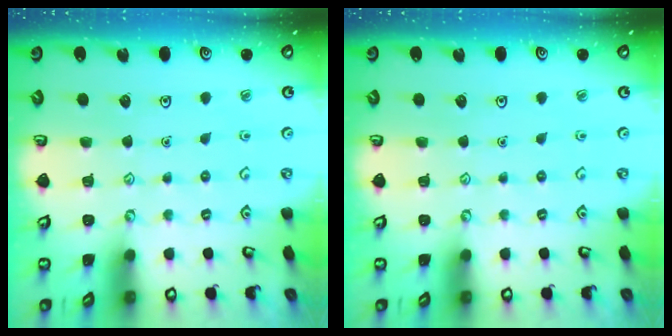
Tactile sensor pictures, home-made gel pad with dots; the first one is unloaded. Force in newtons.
{"total": 0.0}